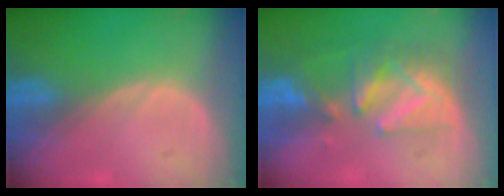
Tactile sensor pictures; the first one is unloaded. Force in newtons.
{"total": 8.2, "press": 7.5, "slide": 3.1}